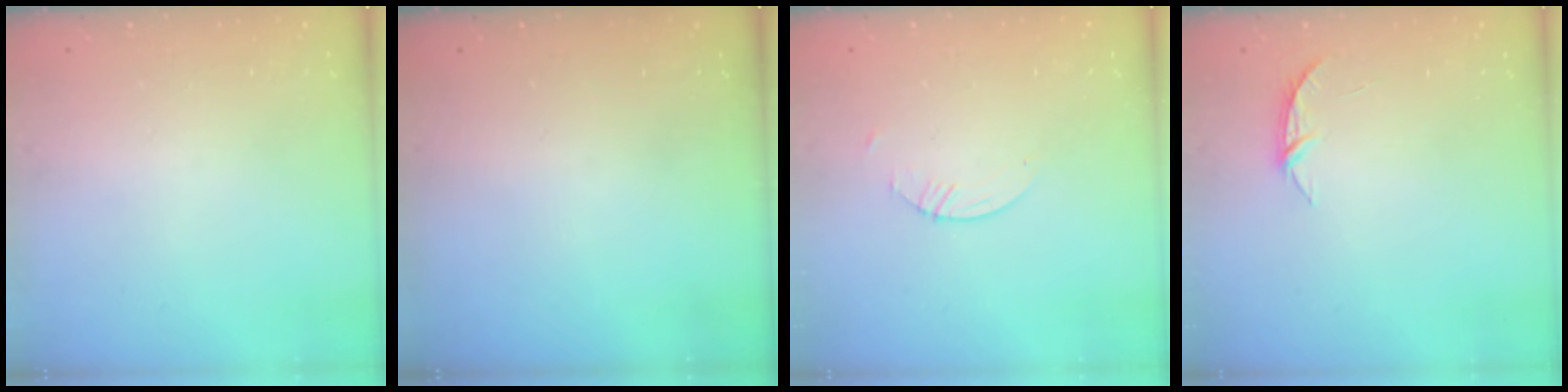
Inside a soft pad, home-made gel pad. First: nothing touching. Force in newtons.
{"total": 0.0}
{"total": 0.8, "press": 0.8, "slide": 0.2}
{"total": 4.2, "press": 4.2, "slide": 0.5}